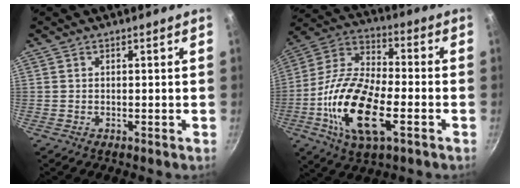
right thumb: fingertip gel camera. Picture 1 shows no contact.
{"total": 20.3, "force": [-5.9, 9.2, 17.1], "torque": [-0.328, 0.022, -0.122]}